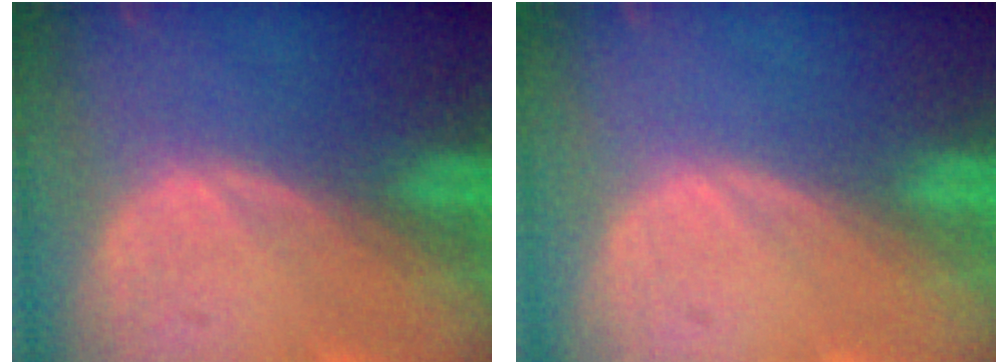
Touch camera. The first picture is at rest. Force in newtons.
{"total": 0.0}